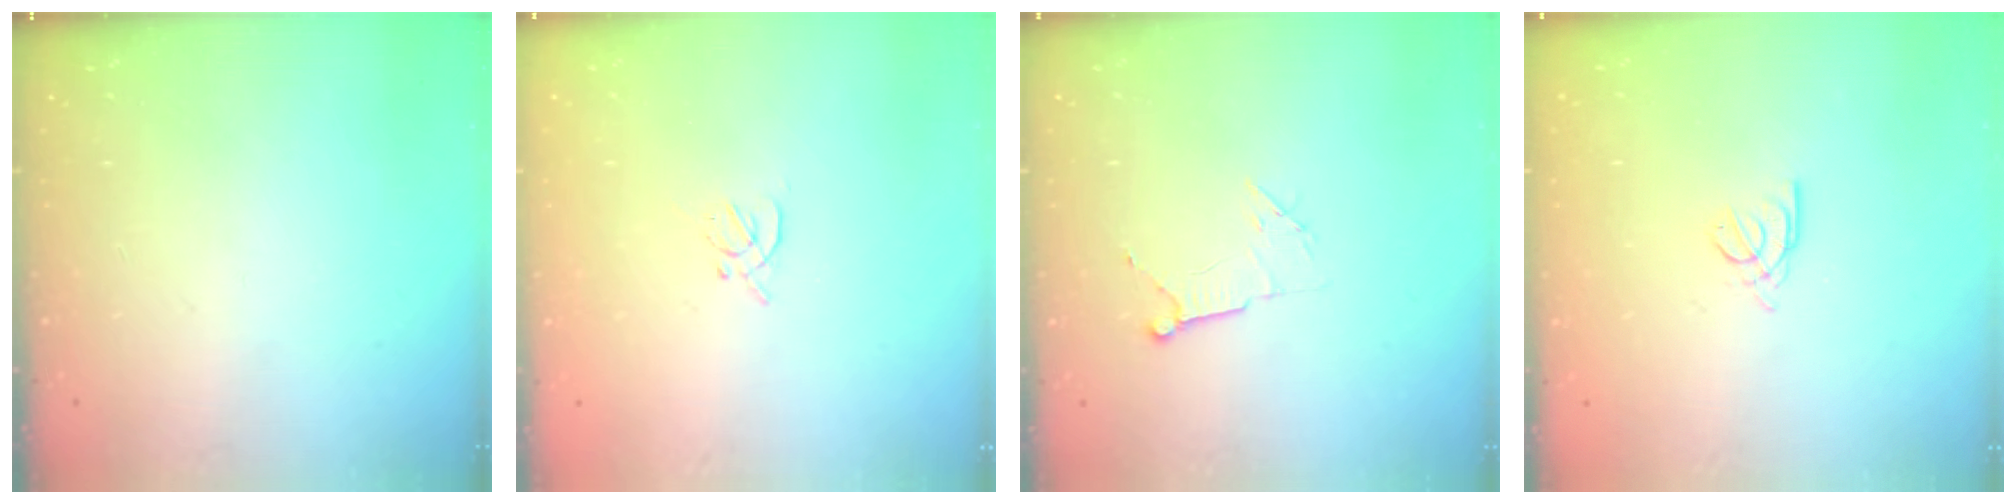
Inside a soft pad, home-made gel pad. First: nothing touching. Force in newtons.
{"total": 1.9, "press": 1.8, "slide": 0.5}
{"total": 5.5, "press": 5.4, "slide": 0.8}
{"total": 2.2, "press": 2.1, "slide": 0.6}